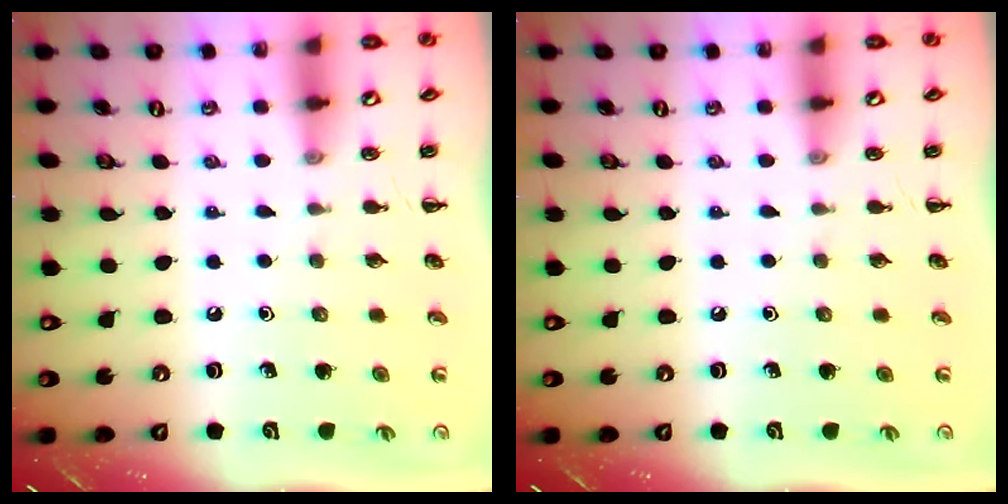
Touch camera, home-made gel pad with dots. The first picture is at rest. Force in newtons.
{"total": 0.0}